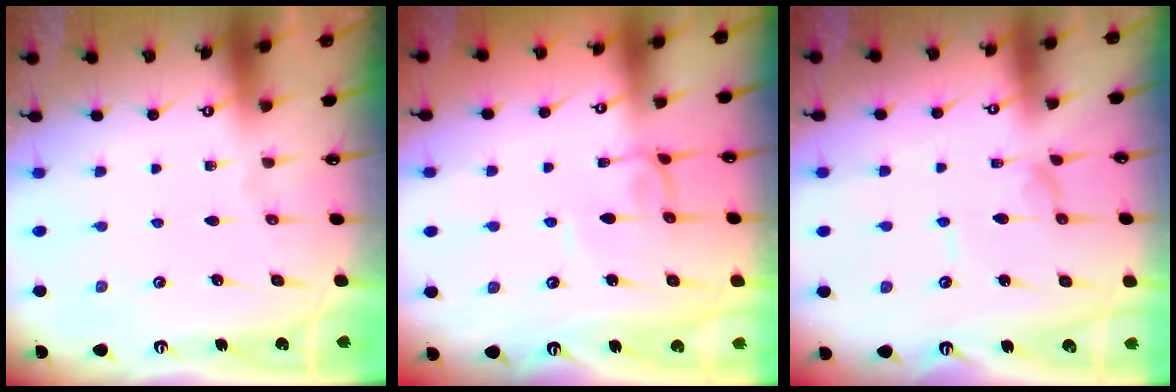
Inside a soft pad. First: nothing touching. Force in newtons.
{"total": 2.1, "press": 2.1, "slide": 0.3}
{"total": 0.0}